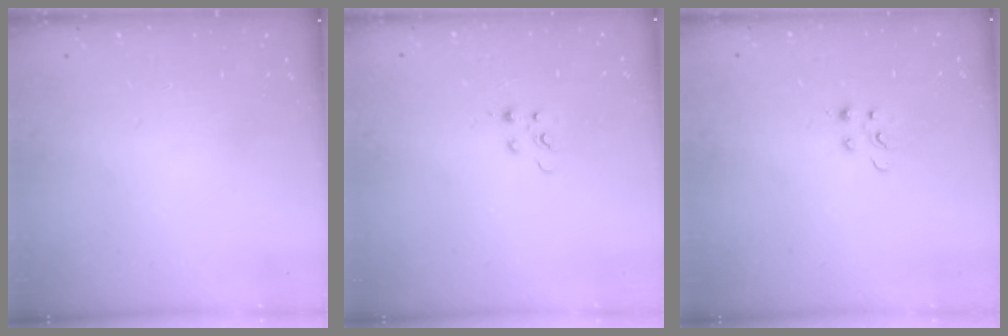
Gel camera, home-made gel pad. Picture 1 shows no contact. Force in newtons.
{"total": 3.8, "press": 3.7, "slide": 0.4}
{"total": 2.9, "press": 2.9, "slide": 0.4}